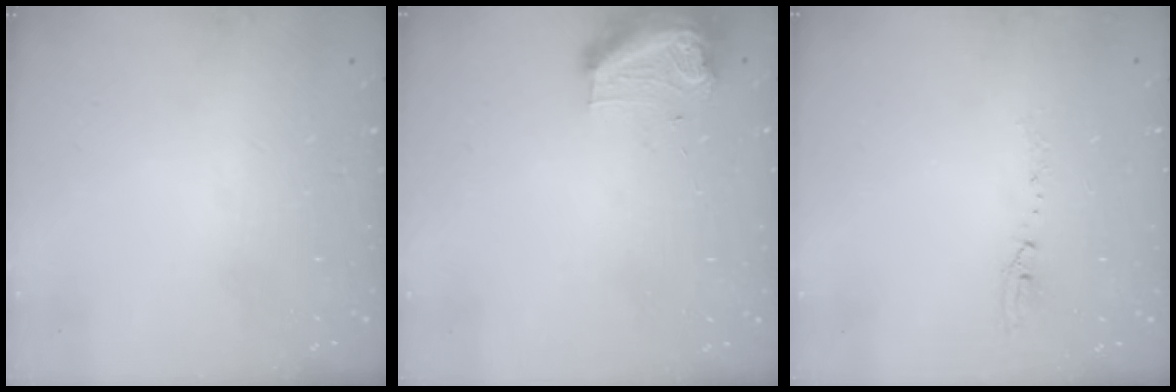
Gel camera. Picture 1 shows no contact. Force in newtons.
{"total": 9.8, "press": 9.8, "slide": 0.5}
{"total": 5.7, "press": 5.7, "slide": 0.7}